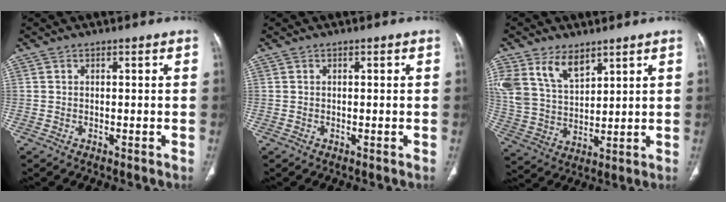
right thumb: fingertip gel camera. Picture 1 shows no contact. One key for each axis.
{"total": 0.0}
{"total": 12.5, "fx": 7.4, "fy": 7.2, "fz": 7.1, "tx": -0.124, "ty": -0.023, "tz": 0.160}